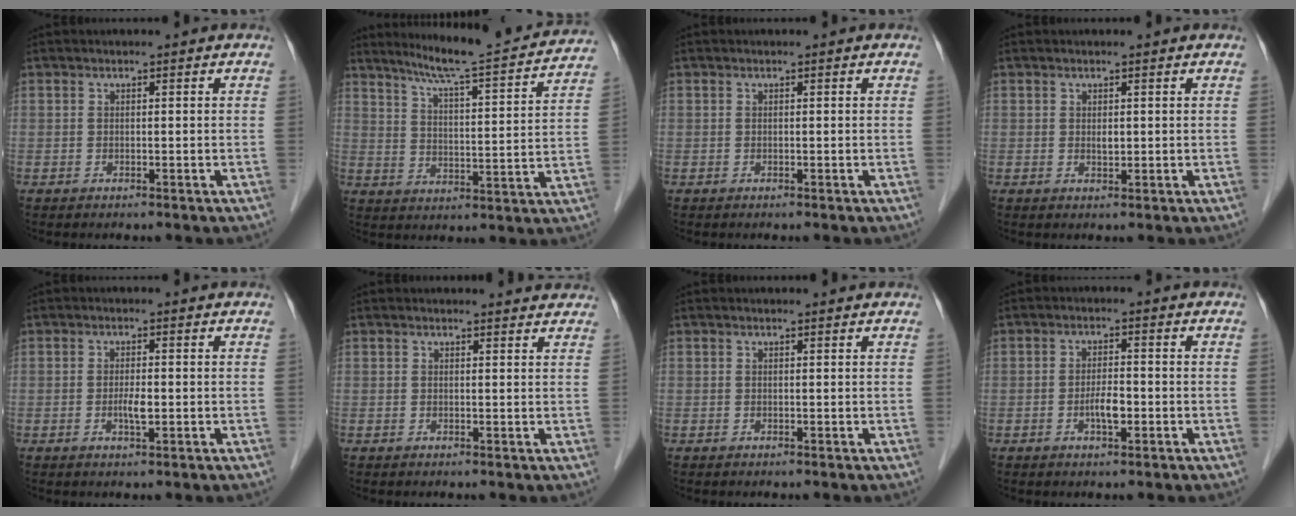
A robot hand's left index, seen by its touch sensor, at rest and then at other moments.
{"total": 18.2, "force": [16.6, 0.3, 7.5], "torque": [-0.118, -0.022, 0.223]}
{"total": 0.0}
{"total": 0.9, "force": [0.3, 0.5, 0.7], "torque": [-0.013, -0.003, 0.005]}
{"total": 2.1, "force": [-0.3, 0.5, 2.0], "torque": [-0.039, 0.000, -0.007]}
{"total": 3.7, "force": [3.6, 0.6, 0.3], "torque": [-0.007, 0.000, 0.029]}
{"total": 0.8, "force": [0.8, 0.1, 0.0], "torque": [-0.009, 0.001, 0.008]}
{"total": 3.0, "force": [-0.9, 0.9, 2.7], "torque": [-0.052, 0.002, -0.016]}